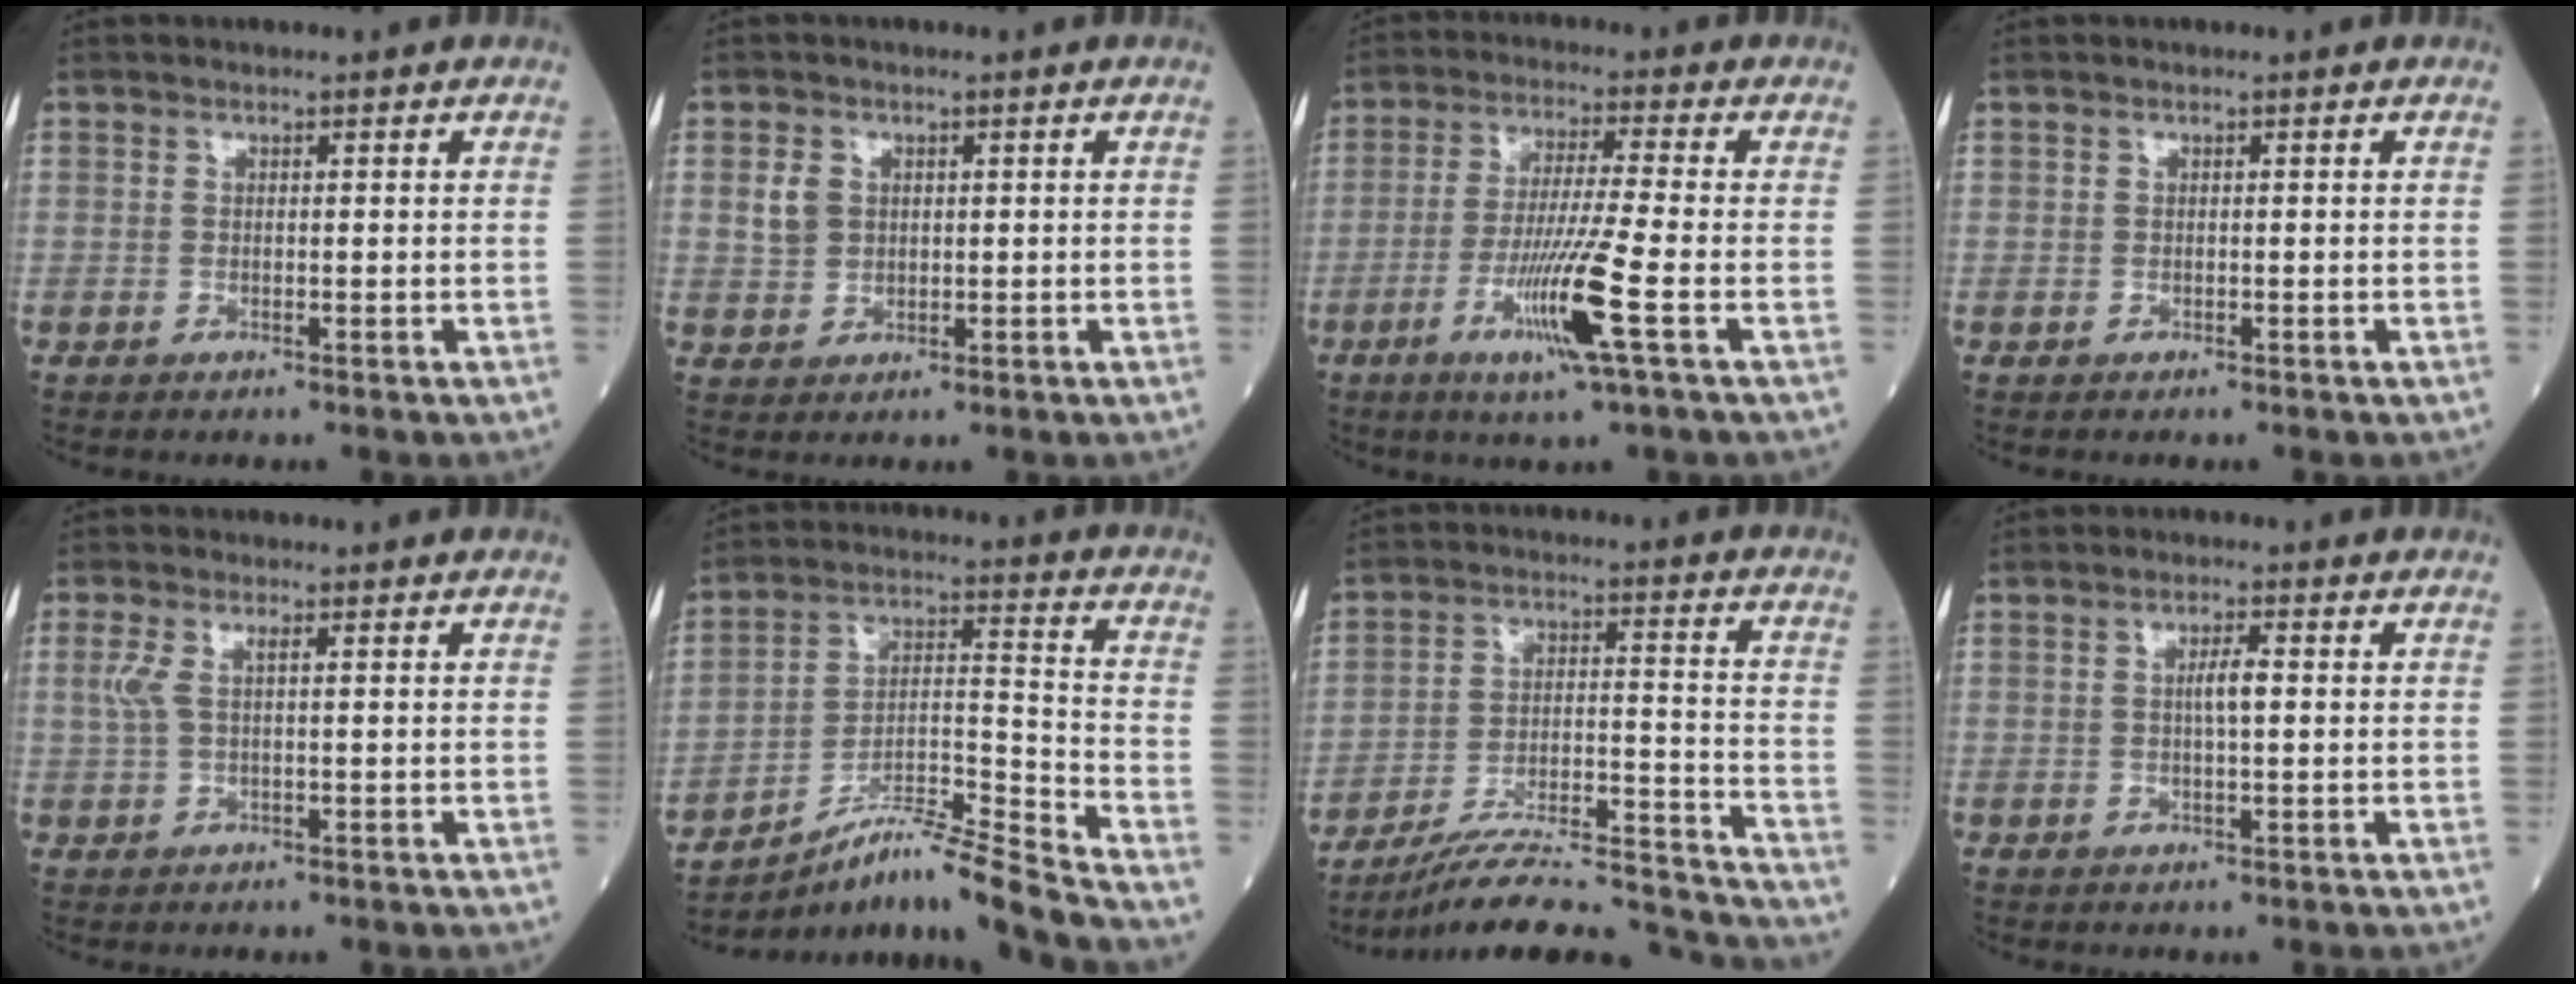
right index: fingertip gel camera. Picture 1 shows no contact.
{"total": 3.1, "force": [0.7, 2.6, 1.6], "torque": [-0.034, 0.008, 0.018]}
{"total": 10.1, "force": [-3.9, -1.2, 9.2], "torque": [-0.179, -0.020, -0.075]}
{"total": 0.0}
{"total": 2.8, "force": [0.7, 0.8, 2.6], "torque": [-0.077, 0.018, 0.017]}
{"total": 13.9, "force": [-12.0, -1.8, 6.8], "torque": [-0.114, 0.012, -0.210]}
{"total": 20.4, "force": [-19.2, 0.3, 6.8], "torque": [-0.088, 0.010, -0.289]}
{"total": 2.6, "force": [0.2, 0.3, 2.6], "torque": [-0.047, 0.001, 0.003]}